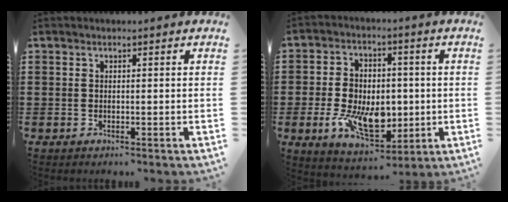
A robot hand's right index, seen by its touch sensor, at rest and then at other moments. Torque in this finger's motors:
{"motor_torque": [2.14, 0.00, 1.05, 0.21]}